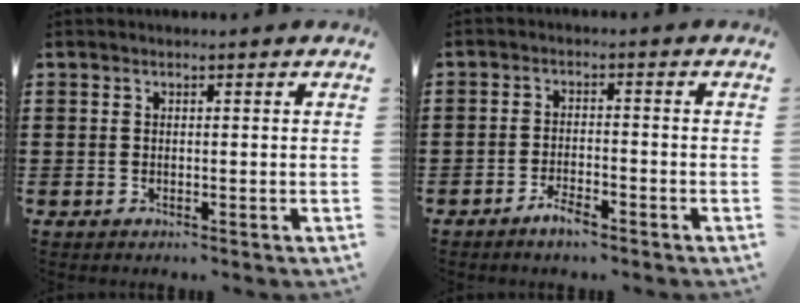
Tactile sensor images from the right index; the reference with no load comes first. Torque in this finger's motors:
{"motor_torque": [-0.06, -0.15, 0.09, 0.05]}